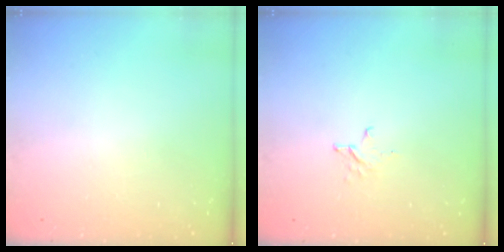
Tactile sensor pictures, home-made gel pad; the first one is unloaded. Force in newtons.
{"total": 2.6, "press": 2.6, "slide": 0.3}